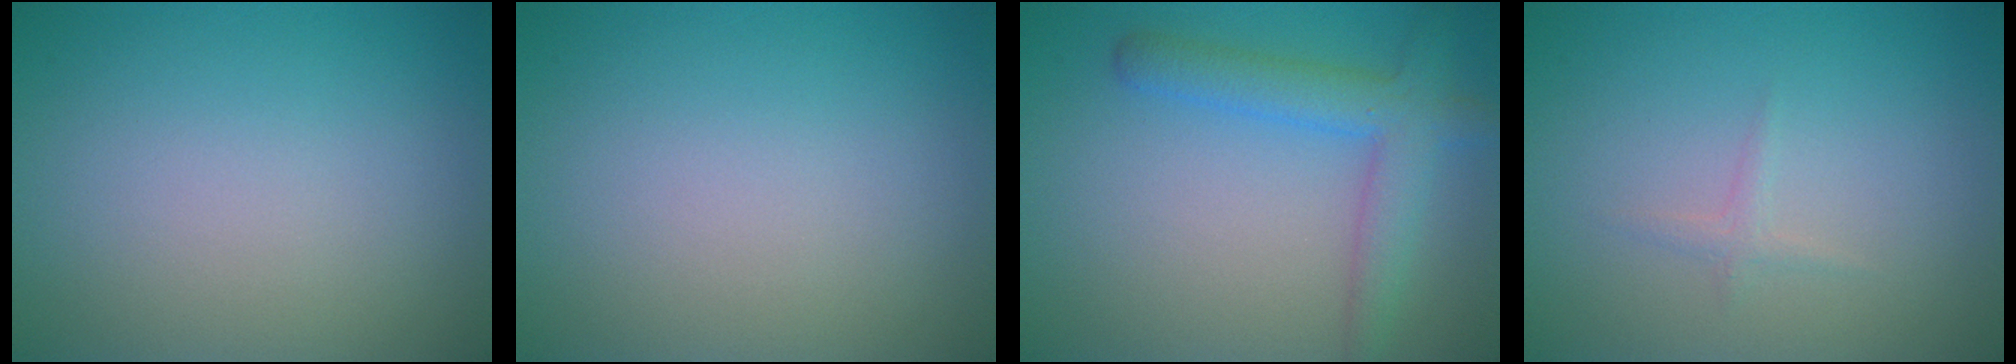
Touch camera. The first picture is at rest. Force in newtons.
{"total": 0.0}
{"total": 4.1, "press": 4.1, "slide": 0.2}
{"total": 0.8, "press": 0.8, "slide": 0.0}